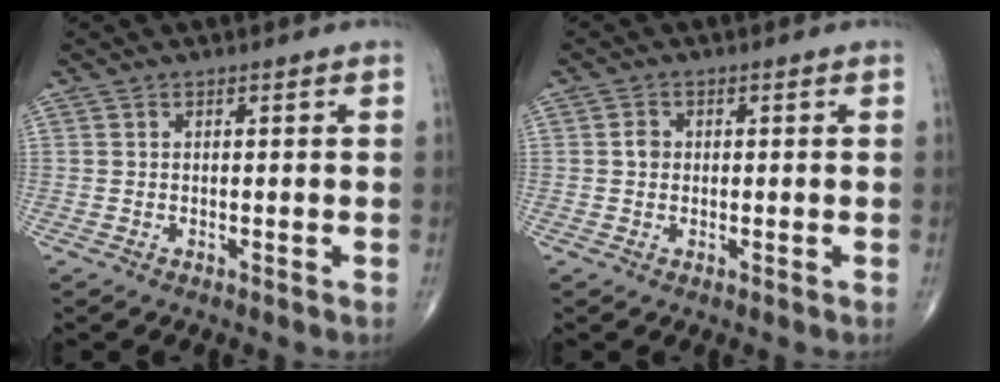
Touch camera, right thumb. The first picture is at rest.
{"total": 1.8, "force": [0.1, 1.6, 0.9], "torque": [-0.007, 0.004, -0.001]}